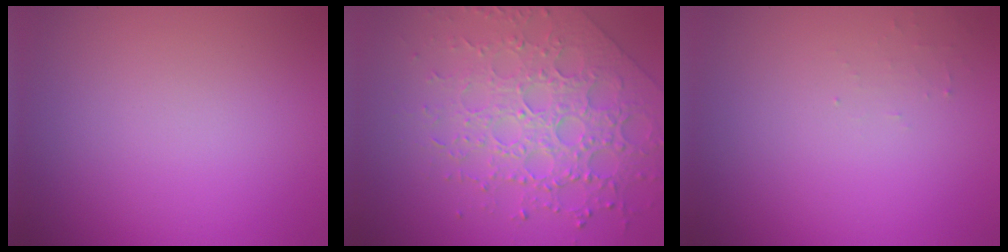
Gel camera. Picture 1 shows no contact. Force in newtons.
{"total": 6.0, "press": 5.2, "slide": 3.1}
{"total": 0.7, "press": 0.7, "slide": 0.2}